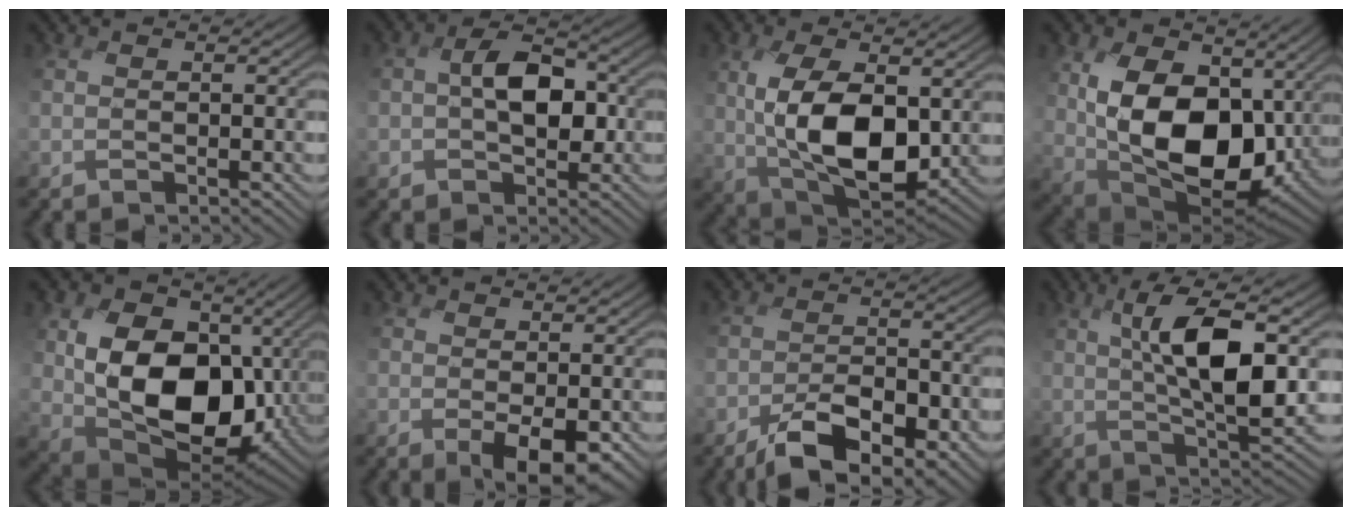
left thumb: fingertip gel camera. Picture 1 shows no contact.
{"total": 6.7, "force": [0.1, 4.4, 5.0], "torque": [-0.089, 0.005, -0.007]}
{"total": 11.7, "force": [0.0, 6.4, 9.8], "torque": [-0.210, -0.015, 0.008]}
{"total": 15.5, "force": [1.3, 10.1, 11.7], "torque": [-0.235, -0.024, 0.031]}
{"total": 15.6, "force": [-0.1, 10.9, 11.2], "torque": [-0.210, -0.026, 0.005]}
{"total": 3.9, "force": [-0.6, 1.7, 3.4], "torque": [-0.068, -0.016, -0.006]}
{"total": 7.7, "force": [-4.9, 3.3, 4.9], "torque": [-0.082, -0.007, -0.088]}
{"total": 9.6, "force": [2.0, 3.1, 8.8], "torque": [-0.158, 0.000, 0.030]}